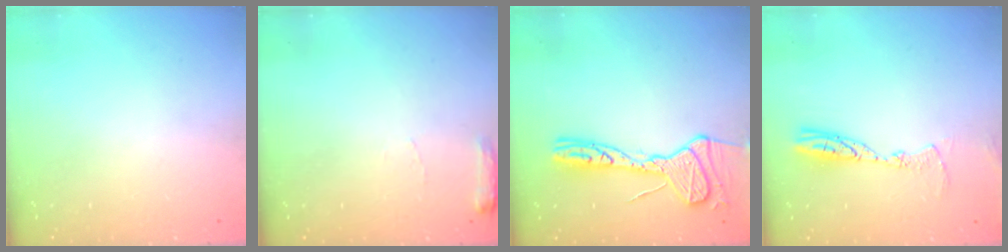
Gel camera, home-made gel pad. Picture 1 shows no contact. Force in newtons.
{"total": 5.6, "press": 5.6, "slide": 0.7}
{"total": 16.8, "press": 16.7, "slide": 1.7}
{"total": 9.3, "press": 9.3, "slide": 0.9}